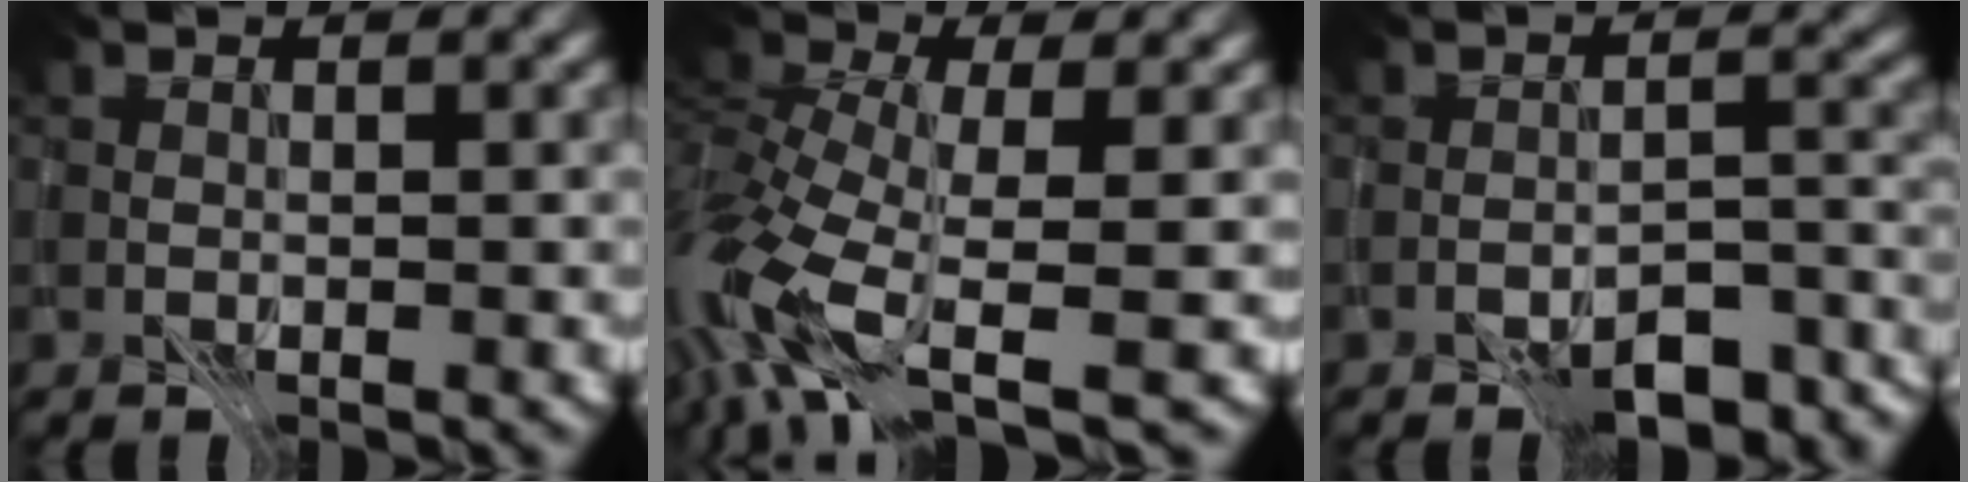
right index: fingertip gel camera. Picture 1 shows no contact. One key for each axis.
{"total": 10.5, "fx": -3.3, "fy": 5.0, "fz": 8.6, "tx": -0.216, "ty": -0.015, "tz": -0.054}
{"total": 6.9, "fx": -5.2, "fy": 2.5, "fz": 3.7, "tx": -0.041, "ty": 0.007, "tz": -0.077}